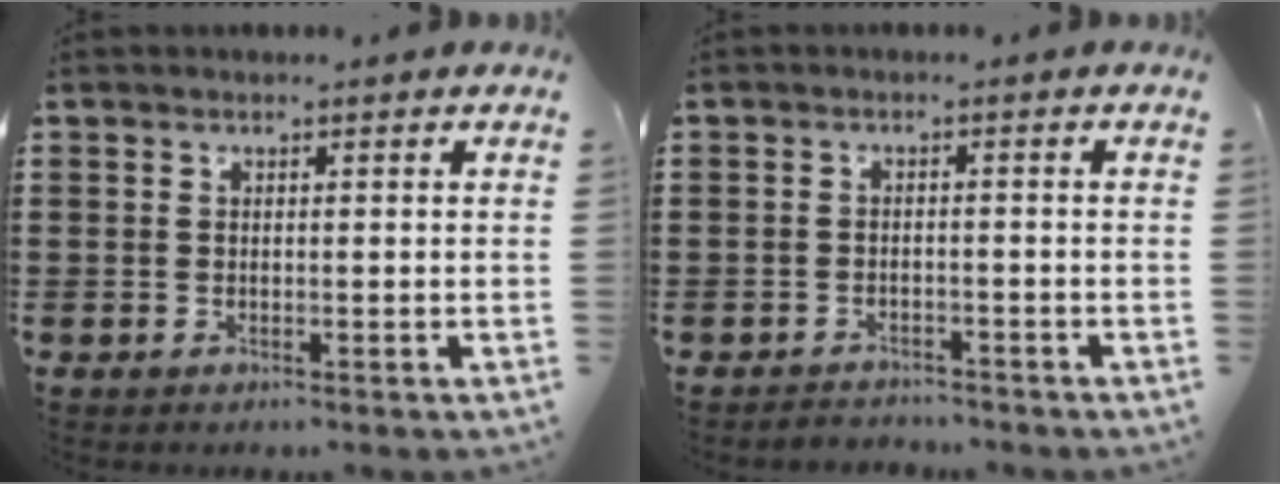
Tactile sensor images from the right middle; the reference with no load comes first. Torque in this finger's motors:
{"motor_torque": [0.19, -0.01, 0.05, 0.00]}